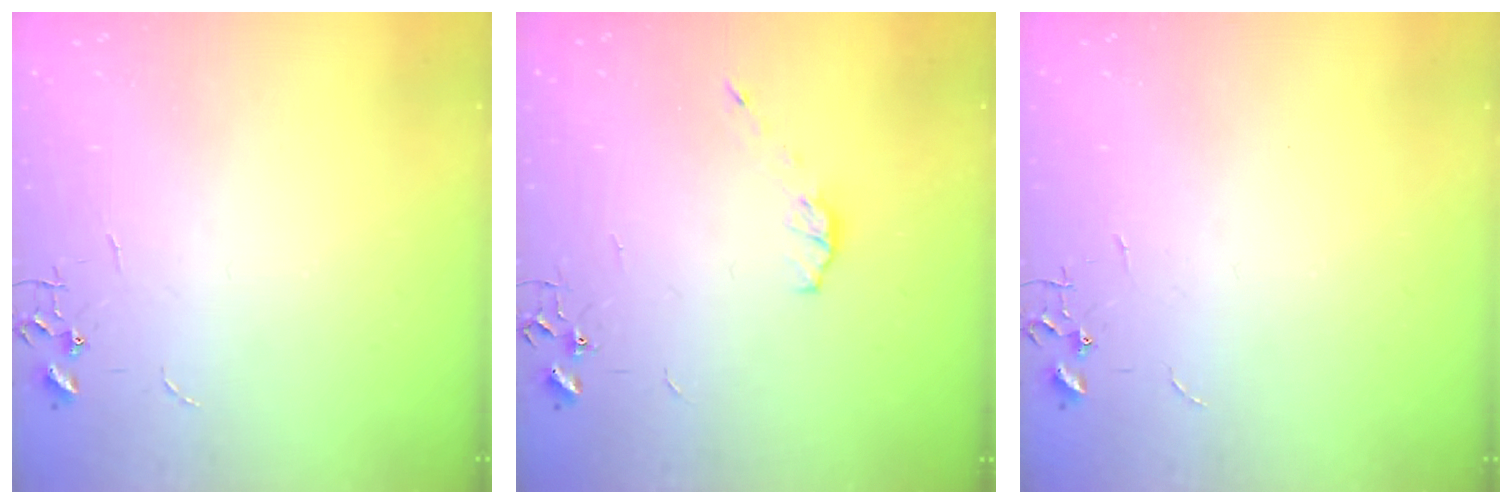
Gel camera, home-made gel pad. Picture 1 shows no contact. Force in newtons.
{"total": 5.4, "press": 5.4, "slide": 0.5}
{"total": 0.0}